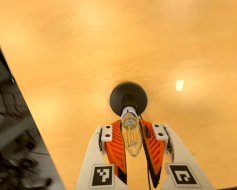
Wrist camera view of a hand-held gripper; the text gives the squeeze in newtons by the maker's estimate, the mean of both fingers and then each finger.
{"total": 21.1, "left": 20.4, "right": 21.8}